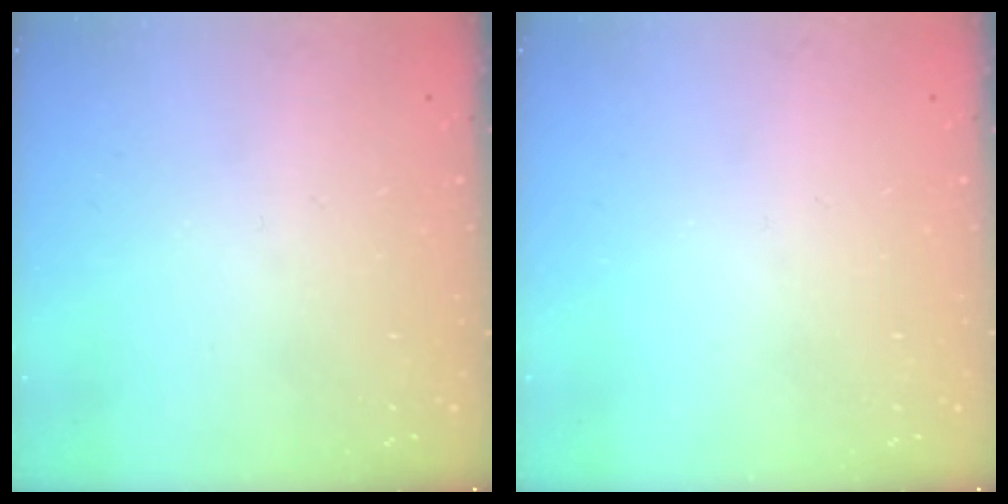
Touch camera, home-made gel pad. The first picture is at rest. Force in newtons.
{"total": 0.0}